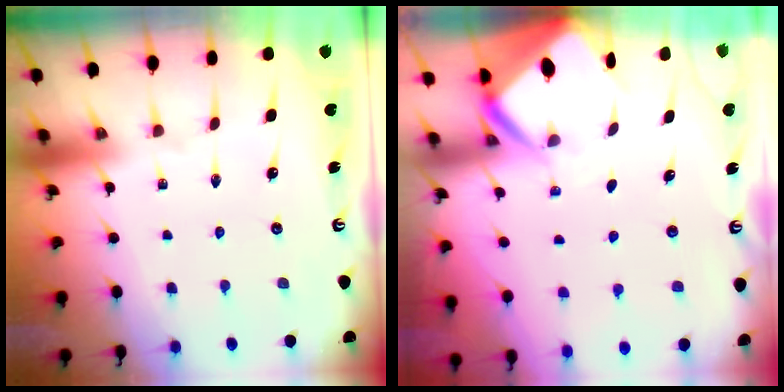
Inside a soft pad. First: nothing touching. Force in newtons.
{"total": 3.0, "press": 3.0, "slide": 0.2}